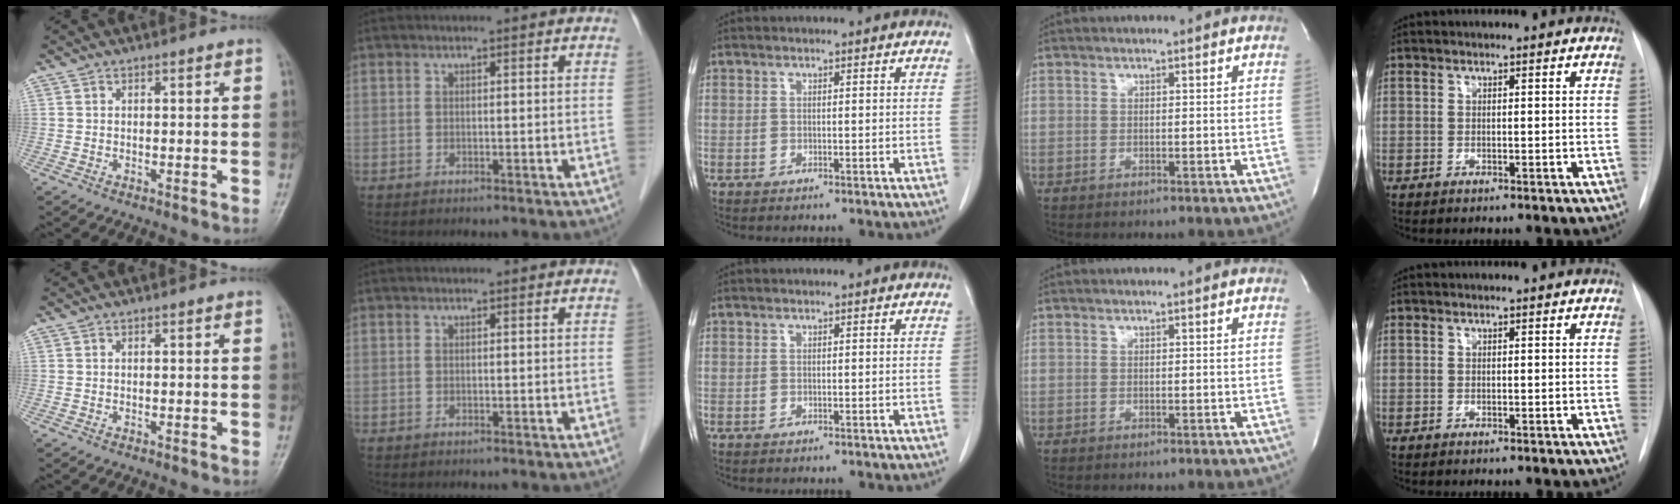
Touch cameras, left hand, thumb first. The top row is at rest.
{}